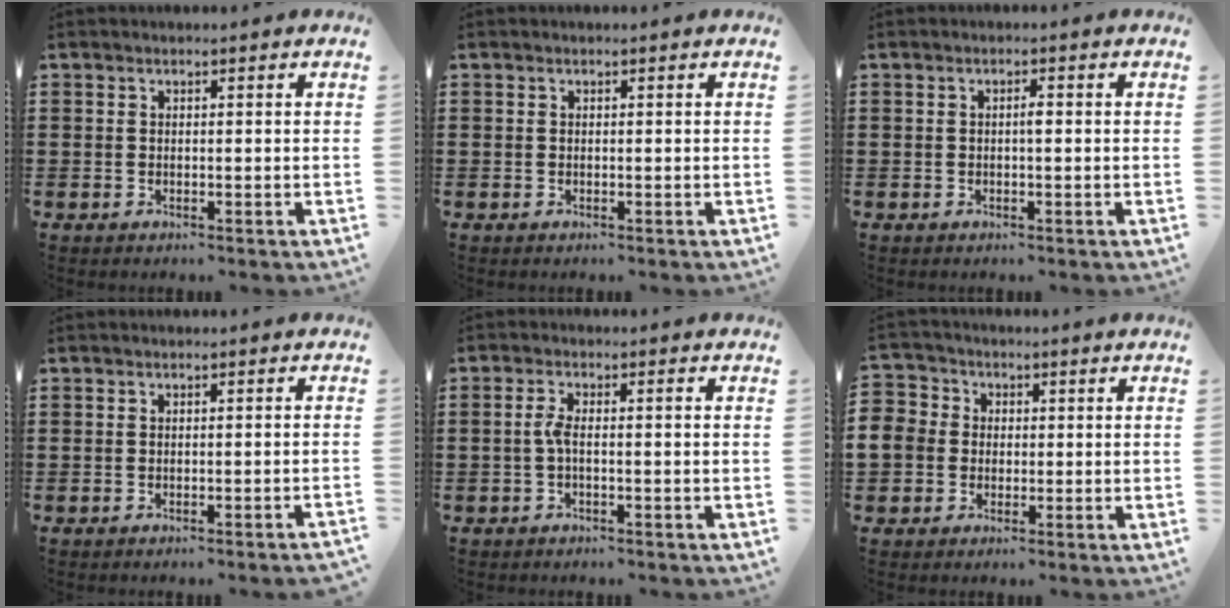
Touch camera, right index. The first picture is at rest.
{"total": 0.0}
{"total": 1.1, "force": [-0.1, 0.2, 1.1], "torque": [-0.021, -0.002, -0.001]}
{"total": 0.8, "force": [-0.7, -0.2, 0.4], "torque": [-0.008, -0.003, -0.013]}
{"total": 2.7, "force": [-0.5, 0.5, 2.6], "torque": [-0.063, -0.002, -0.015]}
{"total": 4.6, "force": [-0.3, 4.5, 1.0], "torque": [-0.058, 0.005, -0.015]}